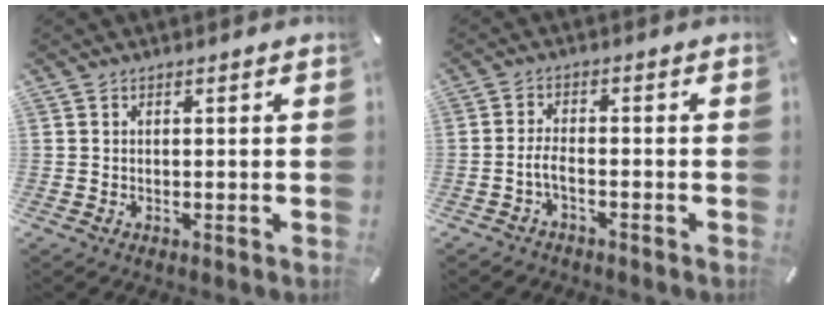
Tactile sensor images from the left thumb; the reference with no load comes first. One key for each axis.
{"total": 3.6, "fx": -1.9, "fy": 1.8, "fz": 2.5, "tx": -0.056, "ty": 0.009, "tz": -0.038}